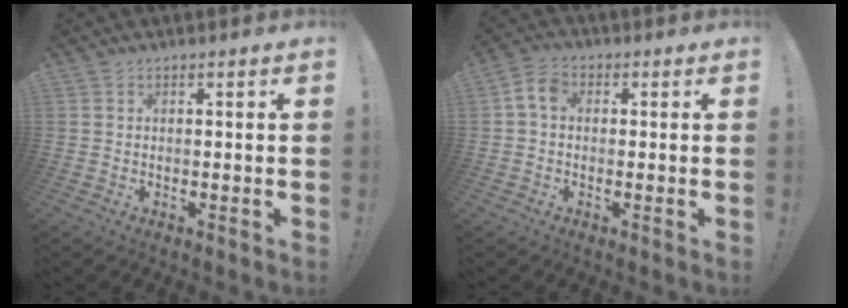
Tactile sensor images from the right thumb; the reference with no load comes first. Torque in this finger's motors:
{"motor_torque": [0.54, 0.45, 0.50, -0.17, -0.01]}